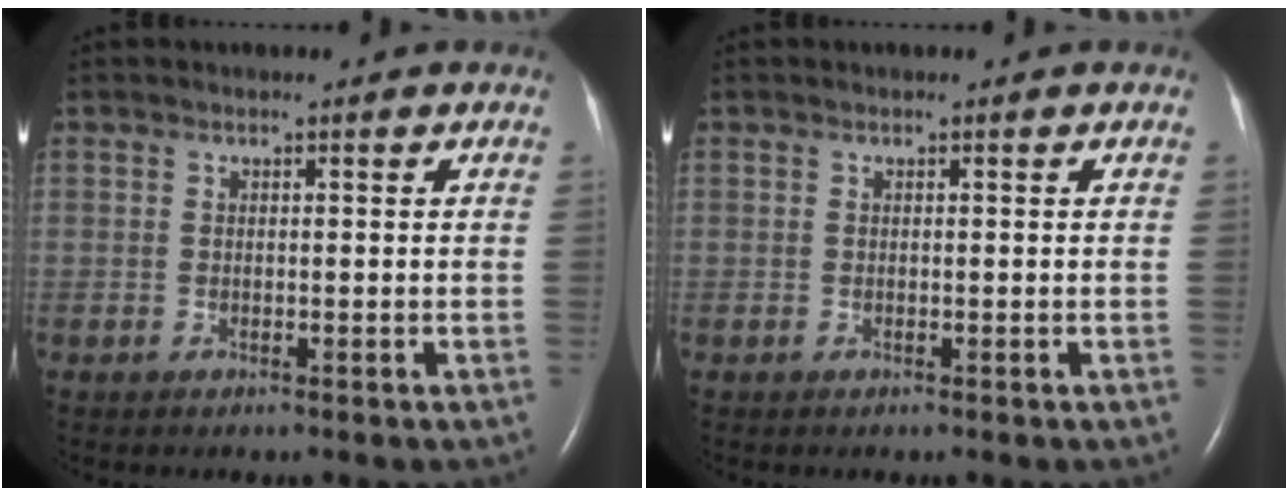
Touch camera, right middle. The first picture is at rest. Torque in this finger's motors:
{"motor_torque": [-0.07, 0.07, 0.08, 0.02]}